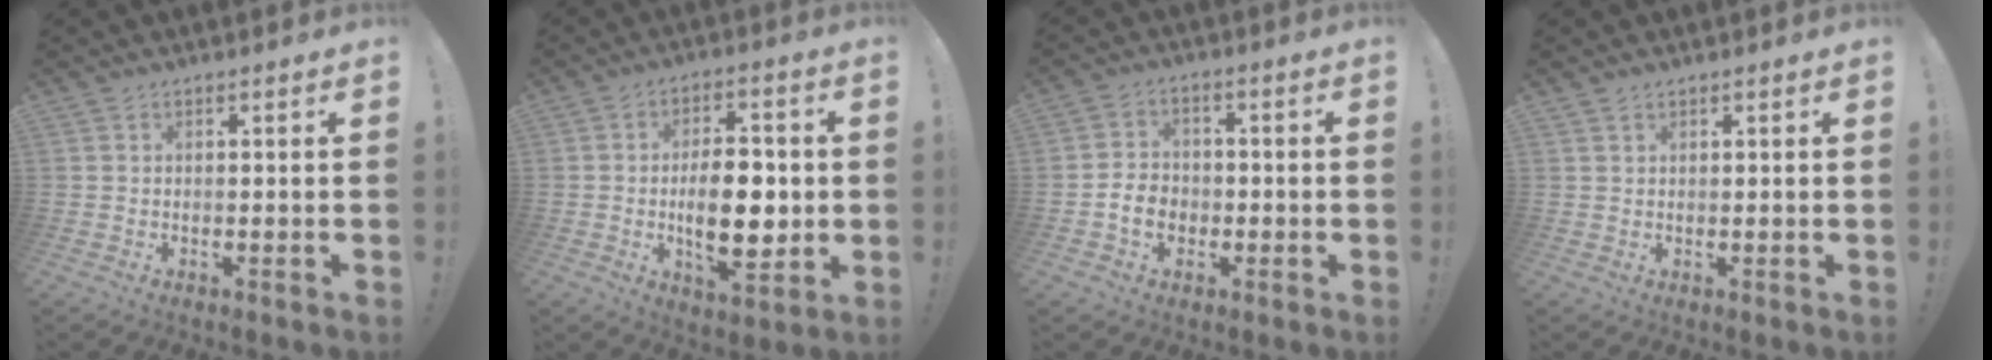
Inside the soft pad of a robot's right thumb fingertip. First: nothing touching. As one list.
[{"total": 14.5, "force": [-1.3, 7.2, 12.5], "torque": [-0.201, -0.004, -0.031]}, {"total": 7.2, "force": [-2.5, 5.9, 3.3], "torque": [-0.045, 0.013, -0.044]}, {"total": 1.0, "force": [0.8, 0.4, 0.3], "torque": [-0.001, -0.004, 0.015]}]